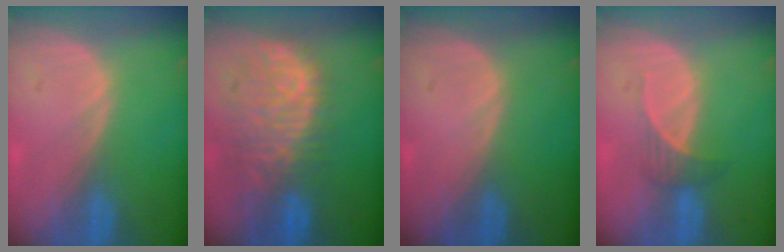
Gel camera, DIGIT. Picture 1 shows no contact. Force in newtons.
{"total": 11.5, "press": 9.7, "slide": 6.1}
{"total": 0.0}
{"total": 2.5, "press": 2.3, "slide": 0.9}